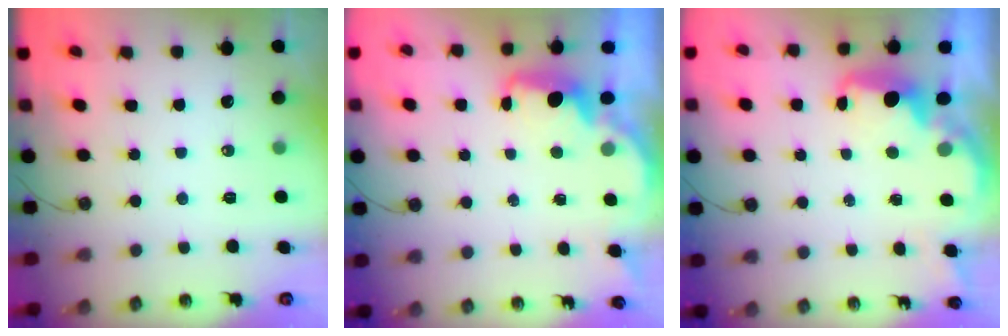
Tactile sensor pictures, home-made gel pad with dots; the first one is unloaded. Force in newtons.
{"total": 2.0, "press": 1.9, "slide": 0.7}
{"total": 3.1, "press": 3.0, "slide": 0.7}